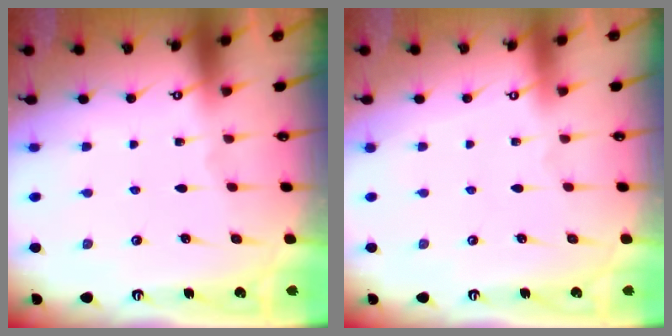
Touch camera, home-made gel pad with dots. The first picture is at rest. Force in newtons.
{"total": 4.0, "press": 4.0, "slide": 0.1}